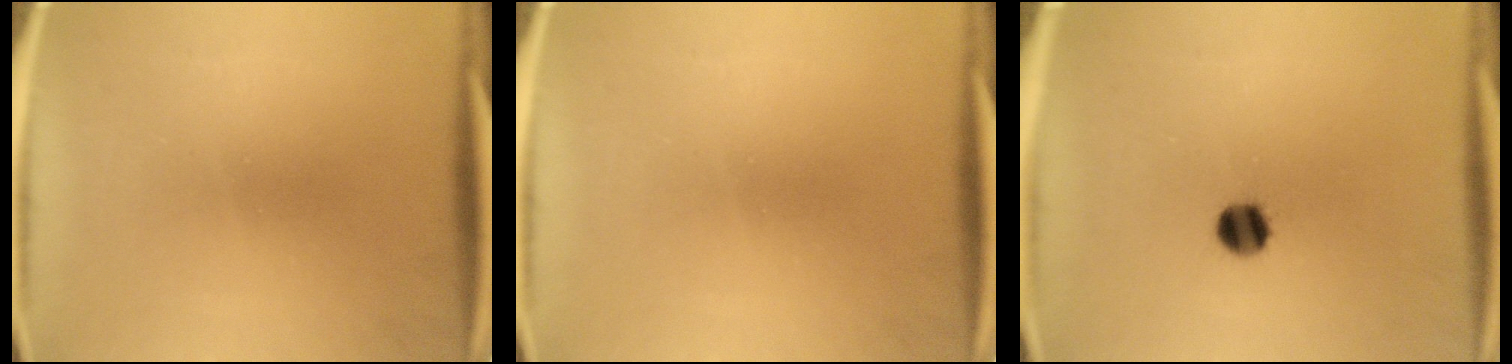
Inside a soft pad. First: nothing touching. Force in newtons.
{"total": 0.0}
{"total": 5.0}